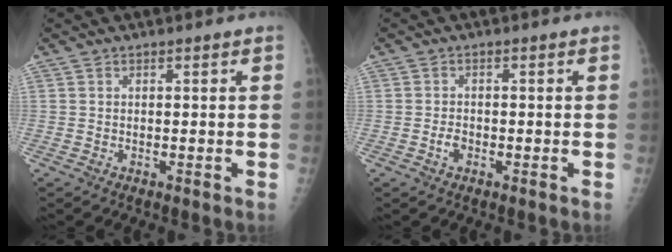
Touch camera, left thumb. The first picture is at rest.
{"total": 1.9, "force": [-0.8, 1.3, 1.1], "torque": [-0.017, 0.005, -0.015]}